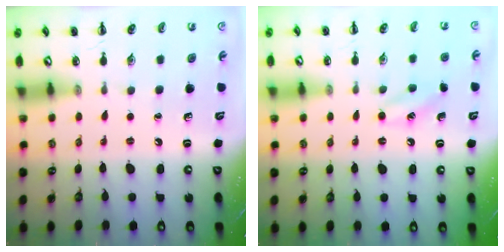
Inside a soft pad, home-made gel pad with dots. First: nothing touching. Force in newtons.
{"total": 8.7, "press": 8.5, "slide": 1.8}